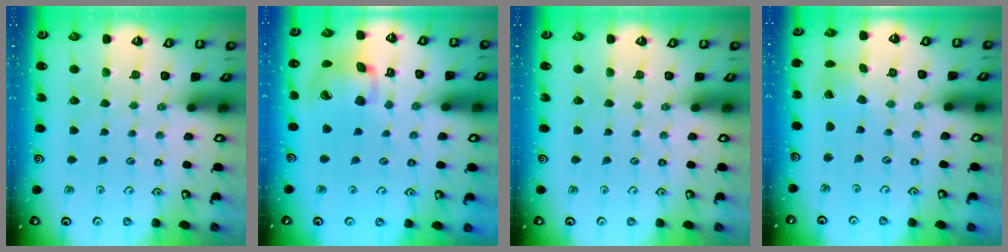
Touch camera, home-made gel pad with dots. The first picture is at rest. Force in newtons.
{"total": 15.6, "press": 15.4, "slide": 2.3}
{"total": 0.0}
{"total": 1.2, "press": 1.2, "slide": 0.1}